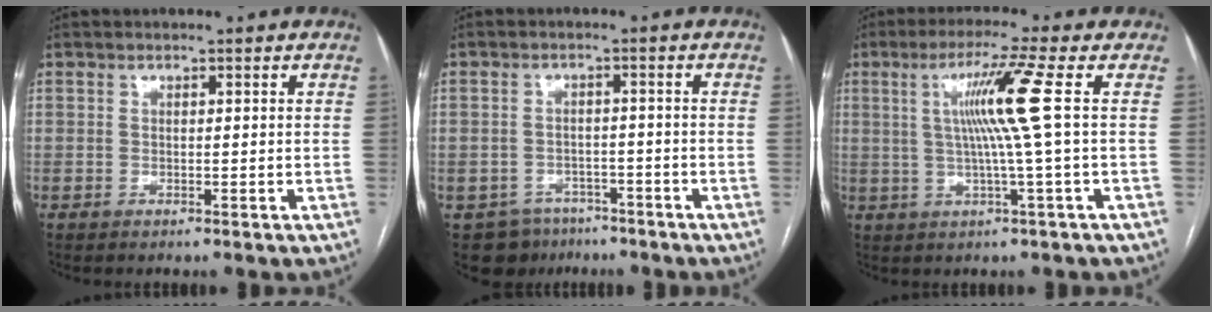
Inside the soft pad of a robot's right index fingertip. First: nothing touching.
{"total": 6.7, "force": [-4.4, 5.0, 0.6], "torque": [-0.003, 0.014, -0.059]}
{"total": 8.3, "force": [1.3, -2.3, 7.8], "torque": [-0.142, 0.006, 0.032]}